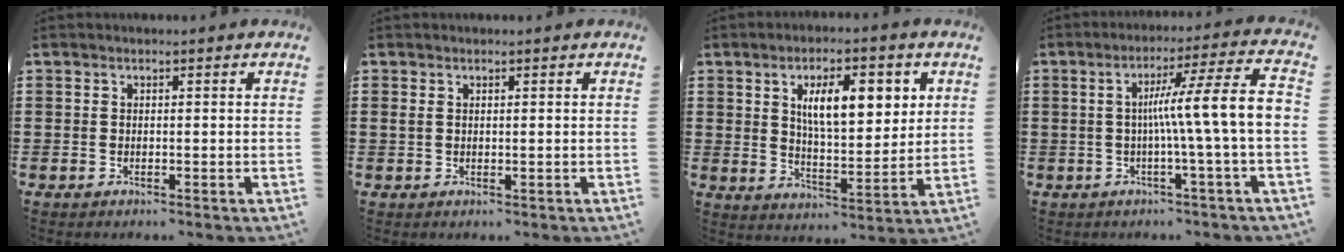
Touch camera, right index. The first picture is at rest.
{"total": 0.9, "force": [0.3, 0.5, 0.7], "torque": [-0.016, 0.004, 0.004]}
{"total": 9.2, "force": [3.3, 3.6, 7.8], "torque": [-0.136, 0.002, 0.050]}
{"total": 9.9, "force": [-0.3, -0.7, 9.9], "torque": [-0.173, -0.013, -0.015]}